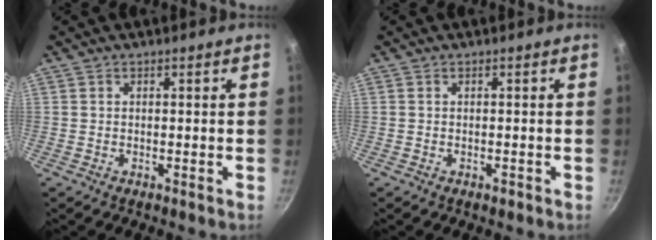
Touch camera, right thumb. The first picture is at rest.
{"total": 0.7, "force": [-0.5, 0.4, 0.4], "torque": [-0.007, 0.002, -0.005]}